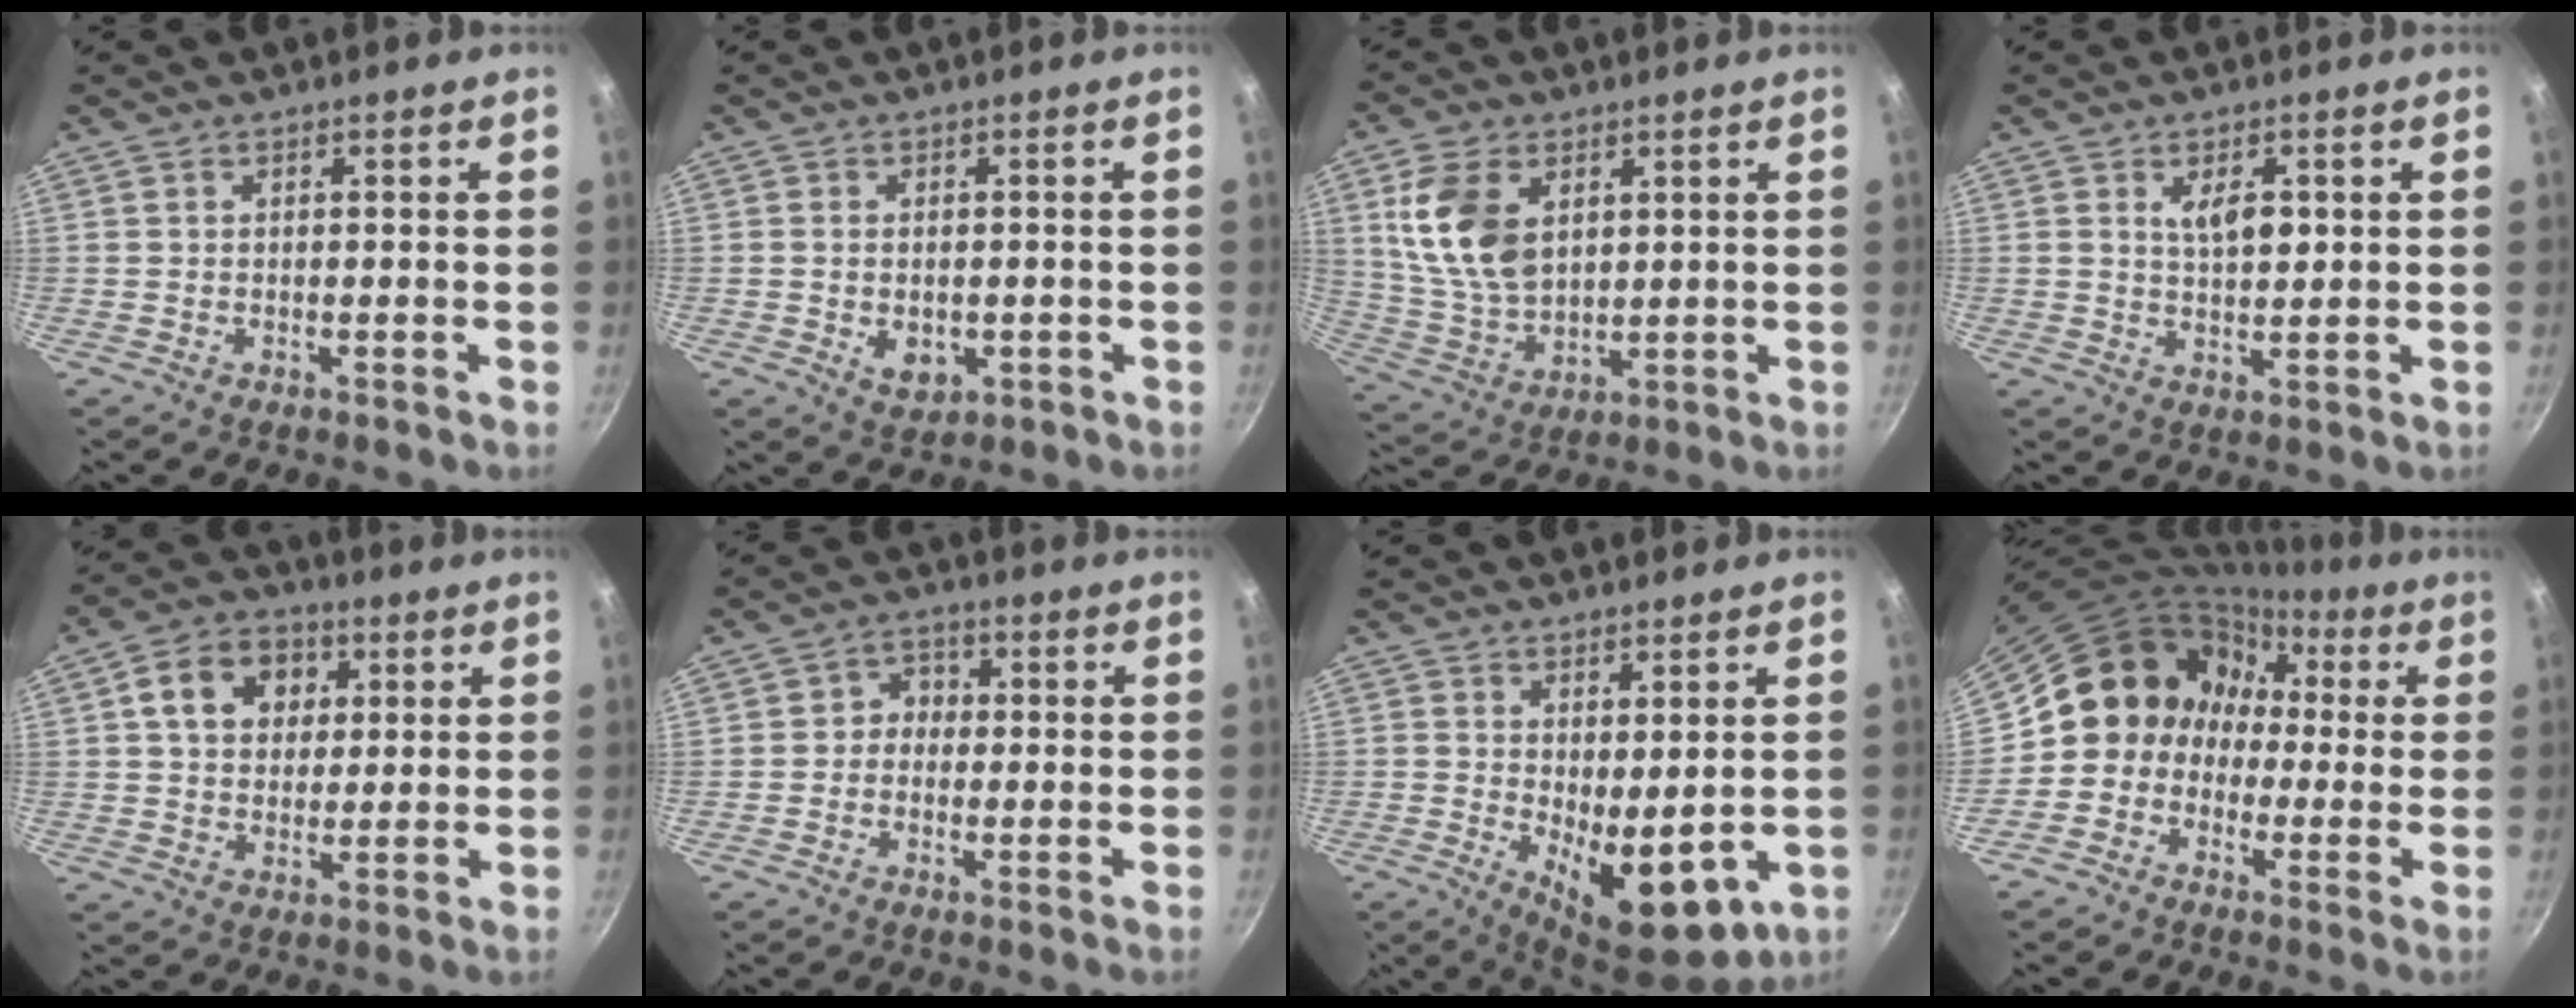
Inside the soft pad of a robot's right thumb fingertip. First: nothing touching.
{"total": 4.8, "force": [-0.9, 3.4, 3.3], "torque": [-0.042, -0.003, -0.006]}
{"total": 13.4, "force": [4.1, 8.6, 9.3], "torque": [-0.163, -0.022, 0.092]}
{"total": 5.6, "force": [1.5, 2.9, 4.6], "torque": [-0.065, -0.012, 0.027]}
{"total": 10.4, "force": [3.2, 8.1, 5.7], "torque": [-0.070, 0.008, 0.041]}
{"total": 3.6, "force": [-0.5, 3.2, 1.5], "torque": [0.001, 0.014, -0.019]}
{"total": 10.8, "force": [-0.6, 5.2, 9.4], "torque": [-0.116, -0.020, 0.007]}
{"total": 10.3, "force": [-0.4, 9.6, 3.6], "torque": [-0.016, 0.049, -0.034]}